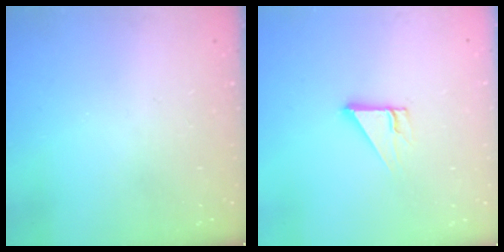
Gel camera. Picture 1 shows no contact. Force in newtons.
{"total": 4.3, "press": 4.3, "slide": 0.4}